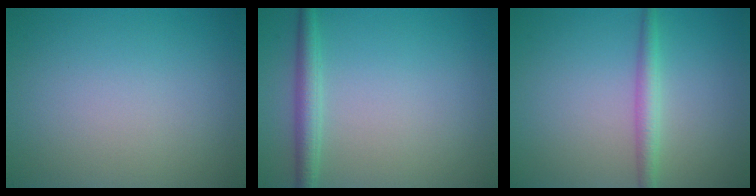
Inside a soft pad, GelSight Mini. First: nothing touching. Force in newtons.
{"total": 2.4, "press": 2.4, "slide": 0.1}
{"total": 2.1, "press": 2.1, "slide": 0.0}